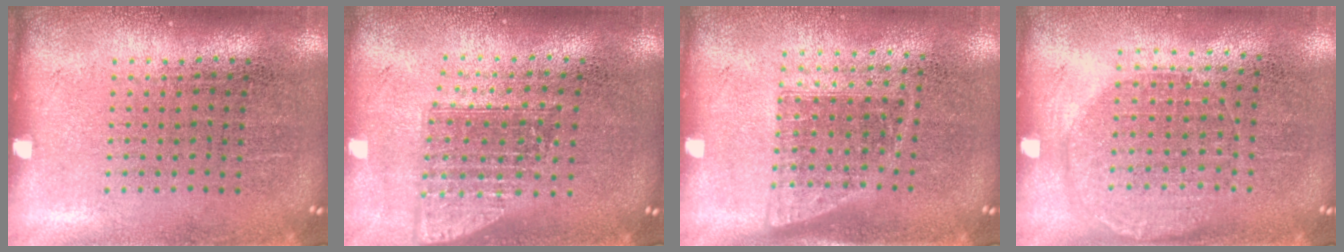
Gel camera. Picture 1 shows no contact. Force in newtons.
{"total": 1.5, "press": 1.2, "slide": 0.9}
{"total": 1.1, "press": 0.9, "slide": 0.6}
{"total": 1.4, "press": 1.2, "slide": 0.6}